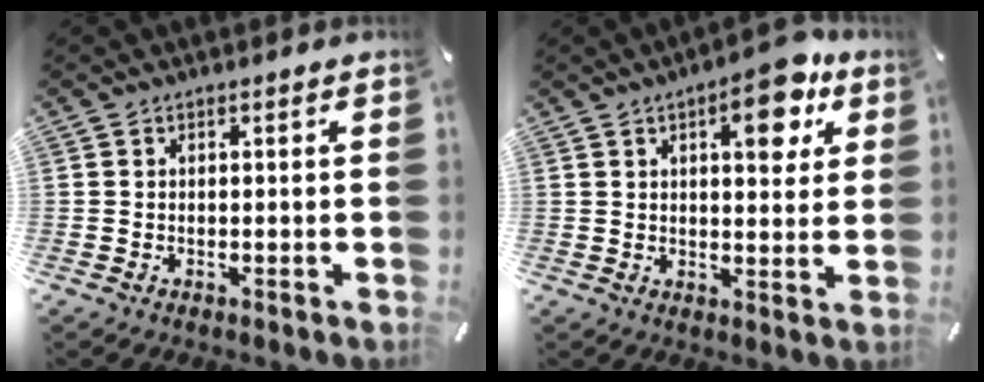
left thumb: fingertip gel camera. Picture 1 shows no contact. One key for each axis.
{"total": 11.2, "fx": 5.2, "fy": 5.1, "fz": 8.5, "tx": -0.099, "ty": -0.022, "tz": 0.080}